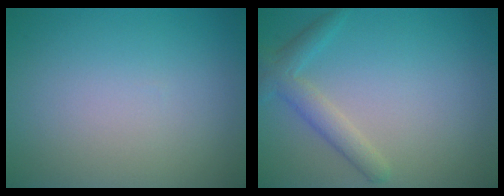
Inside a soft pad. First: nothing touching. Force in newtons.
{"total": 2.6, "press": 2.6, "slide": 0.1}